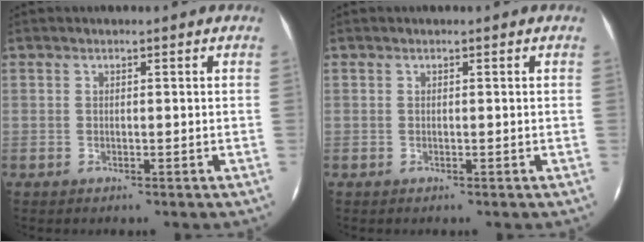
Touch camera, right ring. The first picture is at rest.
{"total": 0.0}